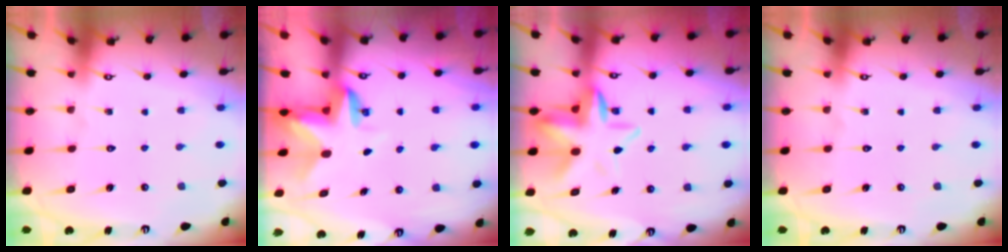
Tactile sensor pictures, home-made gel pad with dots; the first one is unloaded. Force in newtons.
{"total": 3.0, "press": 3.0, "slide": 0.4}
{"total": 8.2, "press": 7.8, "slide": 2.4}
{"total": 0.0}